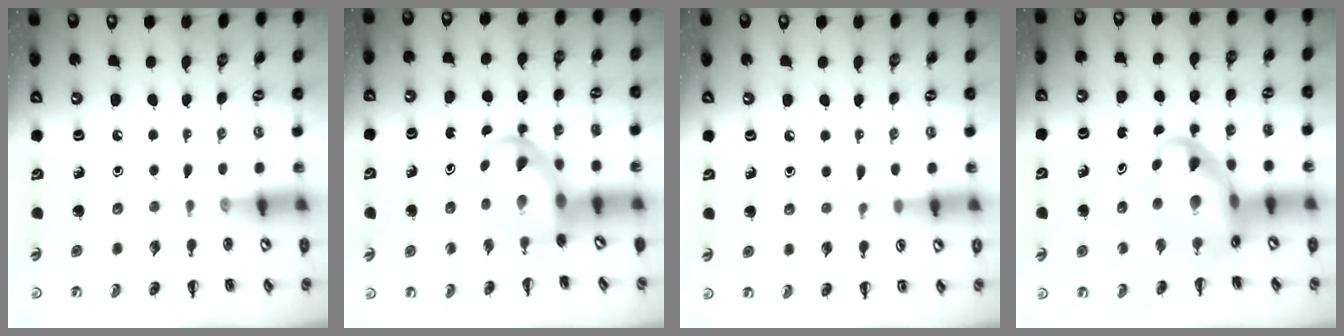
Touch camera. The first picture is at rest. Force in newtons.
{"total": 5.5, "press": 5.5, "slide": 0.5}
{"total": 4.4, "press": 4.1, "slide": 1.6}
{"total": 11.0, "press": 10.6, "slide": 2.8}